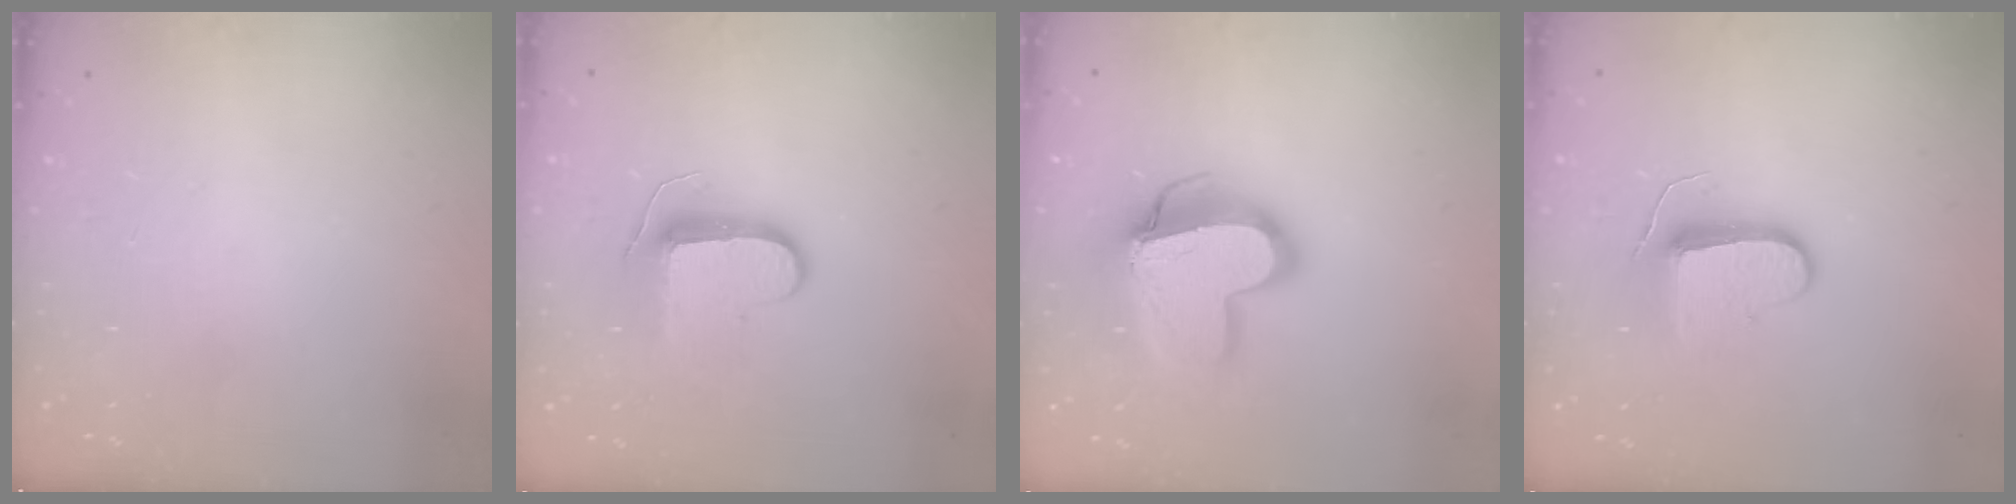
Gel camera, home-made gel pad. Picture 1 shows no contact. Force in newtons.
{"total": 10.5, "press": 10.4, "slide": 1.0}
{"total": 17.7, "press": 17.6, "slide": 1.5}
{"total": 9.1, "press": 9.1, "slide": 0.0}